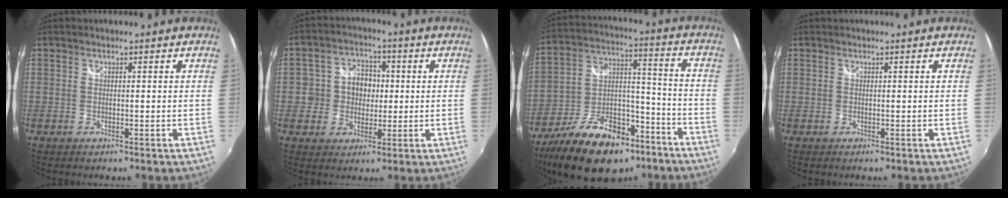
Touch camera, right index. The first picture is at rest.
{"total": 7.2, "force": [-0.3, 6.7, 2.8], "torque": [-0.053, 0.020, -0.005]}
{"total": 22.9, "force": [-14.5, 11.7, 13.3], "torque": [-0.256, 0.009, -0.227]}
{"total": 0.0}